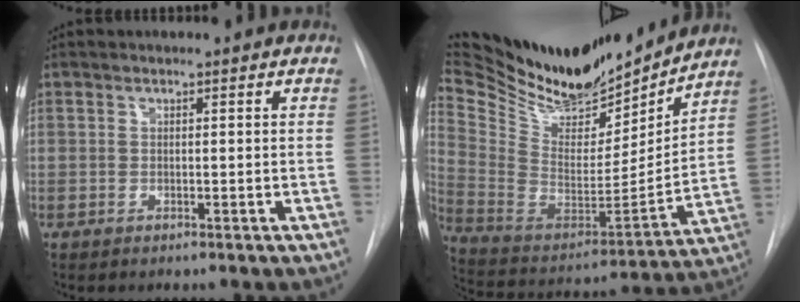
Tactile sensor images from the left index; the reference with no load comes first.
{"total": 27.6, "force": [24.3, 7.0, 11.1], "torque": [-0.221, -0.025, 0.388]}